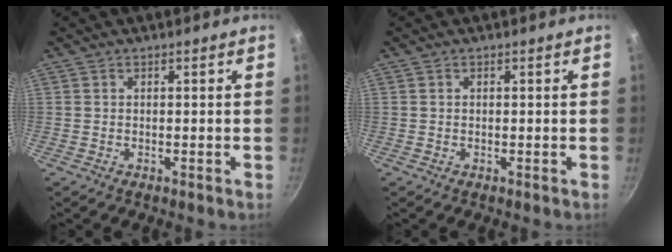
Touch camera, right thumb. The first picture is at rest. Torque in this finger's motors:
{"motor_torque": [-0.39, 0.08, -0.05, 0.20, -0.02]}